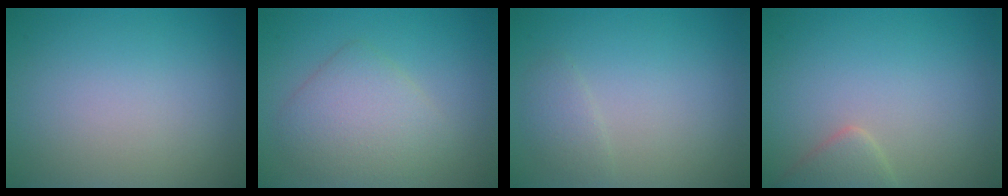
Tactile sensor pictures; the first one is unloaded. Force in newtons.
{"total": 4.3, "press": 4.3, "slide": 0.2}
{"total": 1.3, "press": 1.3, "slide": 0.1}
{"total": 1.9, "press": 1.9, "slide": 0.2}